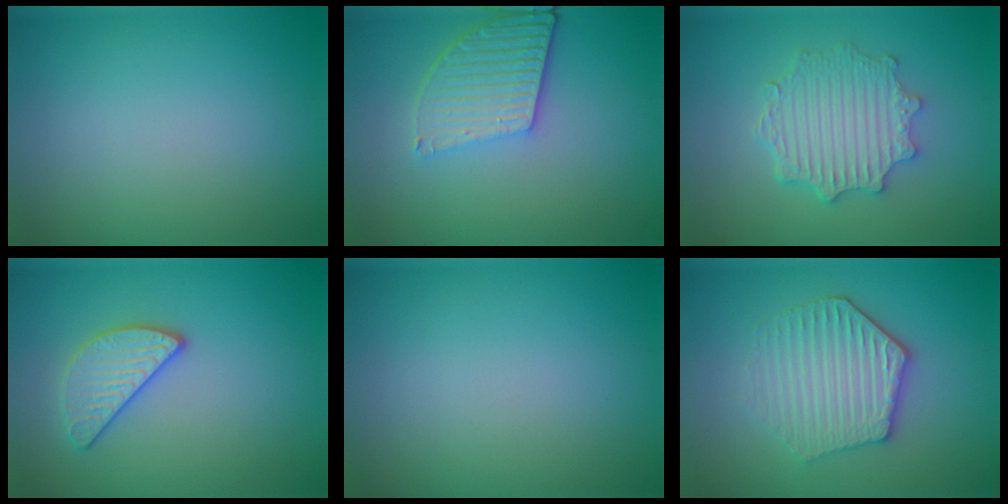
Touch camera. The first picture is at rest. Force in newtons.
{"total": 5.0, "press": 3.8, "slide": 3.3}
{"total": 4.6, "press": 3.8, "slide": 2.6}
{"total": 2.8, "press": 2.7, "slide": 0.4}
{"total": 0.0}
{"total": 4.7, "press": 4.1, "slide": 2.2}